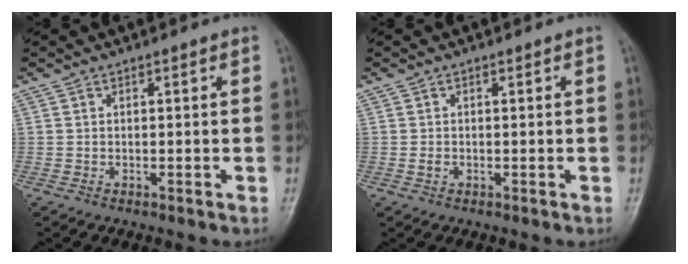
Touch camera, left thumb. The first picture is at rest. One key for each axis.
{"total": 1.0, "fx": -0.2, "fy": 0.8, "fz": 0.6, "tx": -0.010, "ty": 0.000, "tz": -0.005}